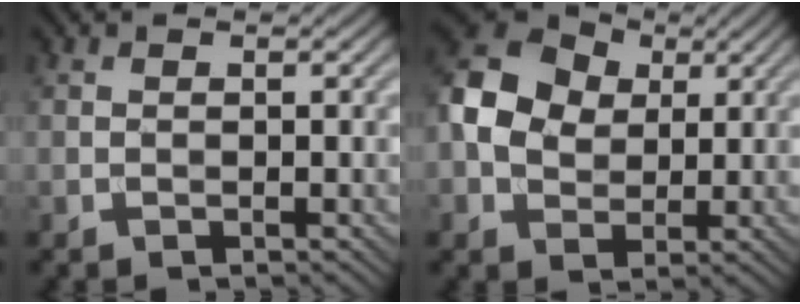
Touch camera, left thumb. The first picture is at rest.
{"total": 9.2, "force": [1.5, 7.2, 5.6], "torque": [-0.143, 0.015, 0.021]}